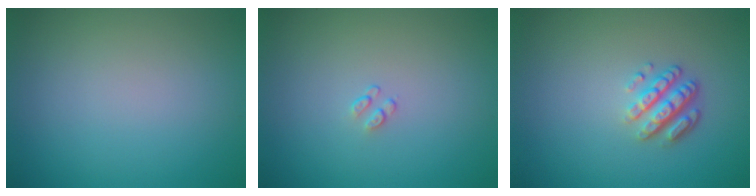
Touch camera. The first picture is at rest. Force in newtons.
{"total": 0.6, "press": 0.4, "slide": 0.5}
{"total": 3.4, "press": 2.6, "slide": 2.3}